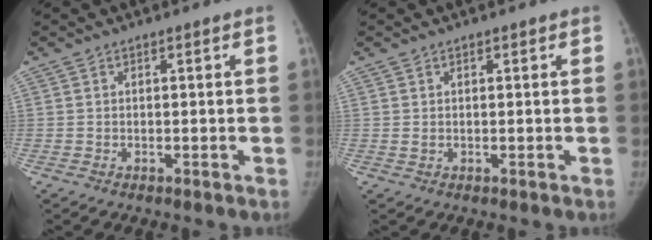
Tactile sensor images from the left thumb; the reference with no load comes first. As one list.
[{"total": 0.7, "force": [0.0, 0.6, 0.4], "torque": [-0.004, 0.000, 0.001]}]